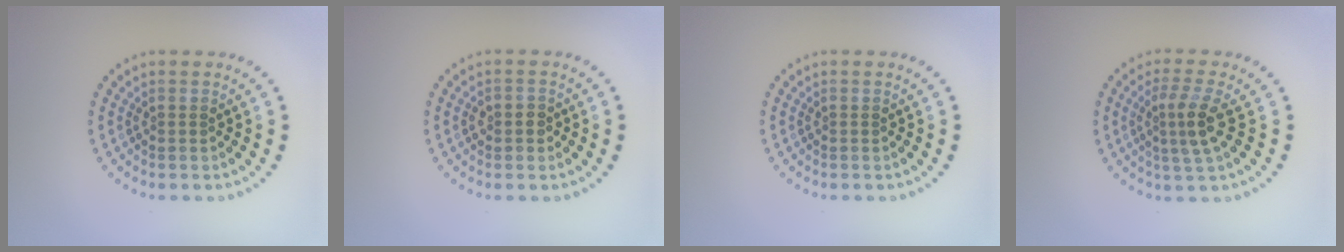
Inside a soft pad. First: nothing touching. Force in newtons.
{"total": 1.4, "press": 1.3, "slide": 0.5}
{"total": 0.0}
{"total": 3.2, "press": 2.7, "slide": 1.7}